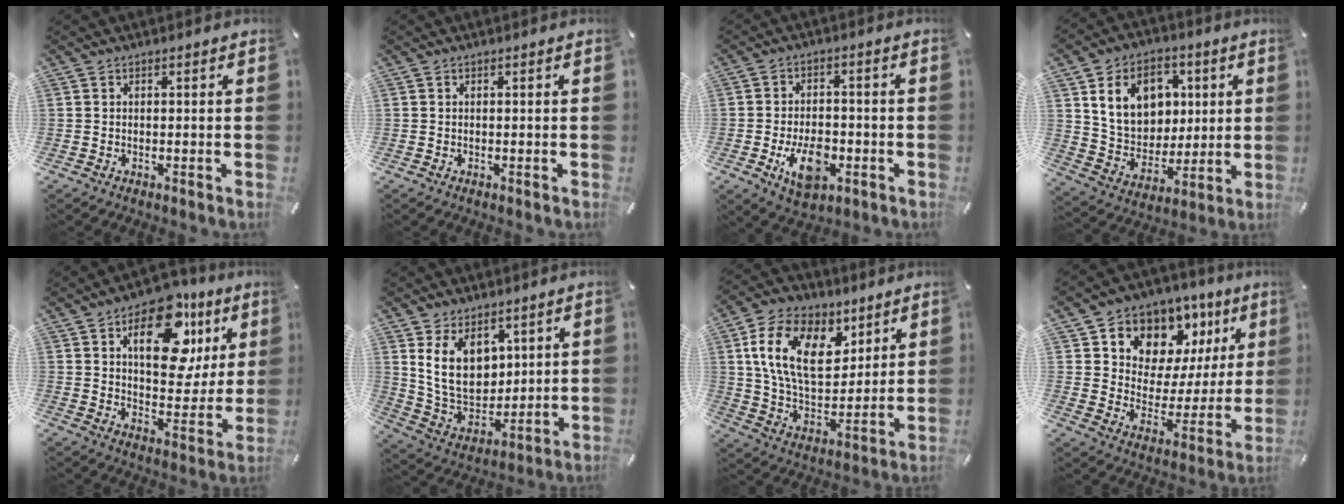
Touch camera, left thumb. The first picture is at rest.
{"total": 0.0}
{"total": 9.7, "force": [-3.3, 6.0, 6.8], "torque": [-0.120, 0.006, -0.058]}
{"total": 15.0, "force": [4.8, 12.2, 7.2], "torque": [-0.132, -0.002, 0.097]}
{"total": 18.5, "force": [9.1, 10.5, 12.2], "torque": [-0.159, -0.041, 0.149]}
{"total": 13.1, "force": [4.9, 9.7, 7.3], "torque": [-0.157, -0.028, 0.093]}
{"total": 18.0, "force": [7.5, 11.9, 11.3], "torque": [-0.212, -0.016, 0.137]}
{"total": 9.7, "force": [6.0, 7.5, 1.1], "torque": [-0.018, -0.075, 0.108]}